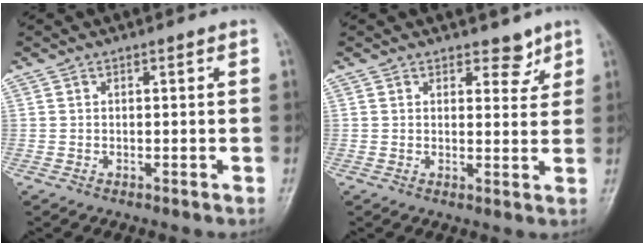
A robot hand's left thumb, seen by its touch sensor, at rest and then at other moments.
{"total": 3.9, "force": [2.9, 2.2, 1.4], "torque": [0.009, -0.018, 0.039]}